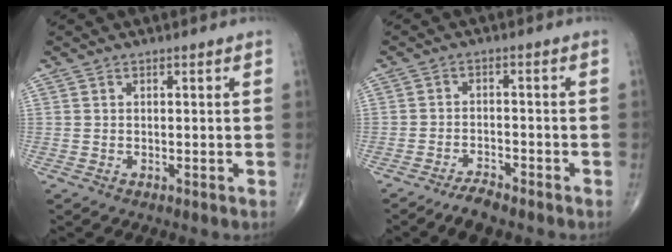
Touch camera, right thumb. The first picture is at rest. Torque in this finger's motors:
{"motor_torque": [1.14, 0.04, 0.31, -0.34, 0.00]}